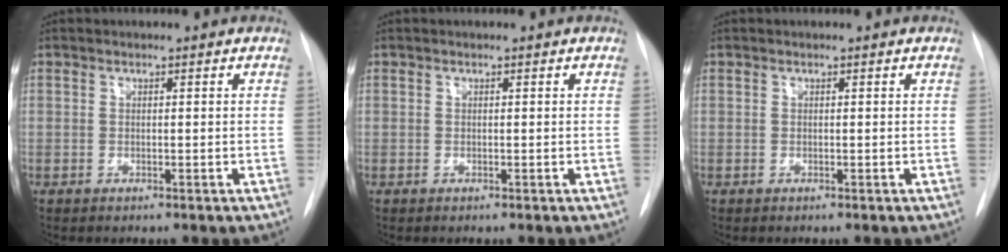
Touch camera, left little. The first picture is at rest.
{"total": 0.0}
{"total": 0.0}